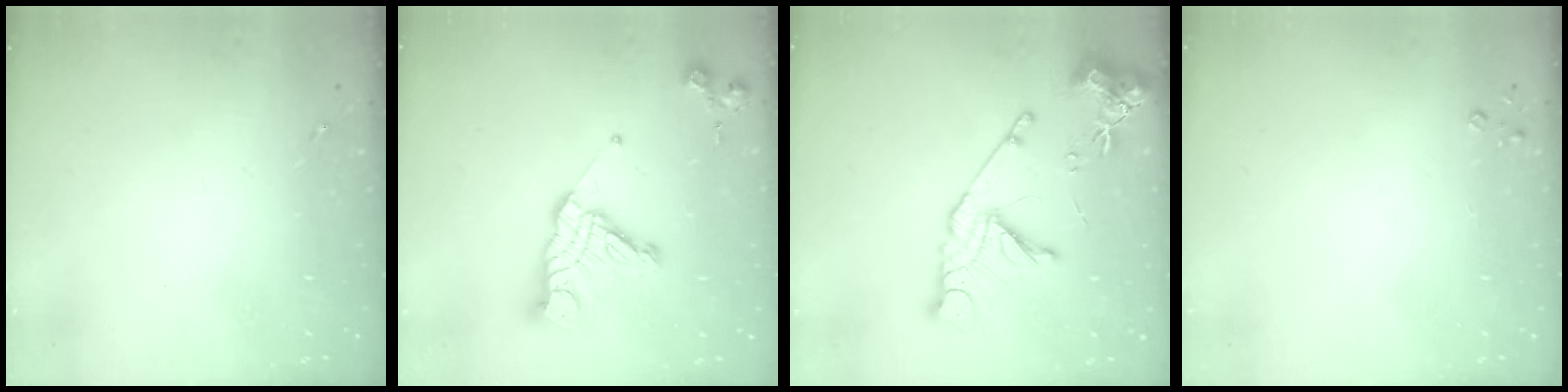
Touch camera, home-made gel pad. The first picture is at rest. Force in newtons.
{"total": 15.8, "press": 15.8, "slide": 1.3}
{"total": 16.4, "press": 16.3, "slide": 1.9}
{"total": 2.6, "press": 2.6, "slide": 0.3}